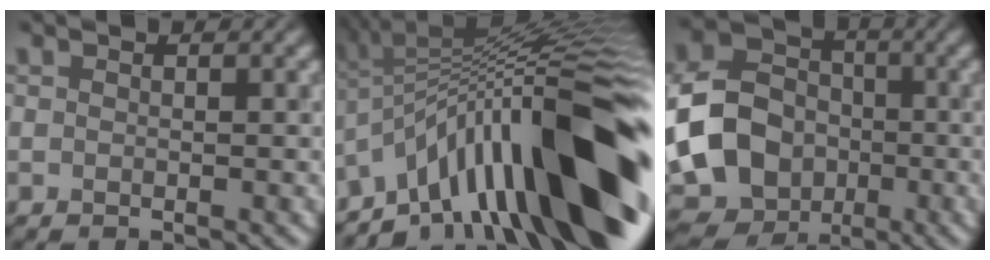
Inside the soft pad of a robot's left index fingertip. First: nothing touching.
{"total": 16.7, "force": [-5.7, 4.5, 15.0], "torque": [-0.194, 0.055, -0.112]}
{"total": 12.9, "force": [-2.8, 10.4, 7.1], "torque": [-0.152, -0.020, -0.062]}